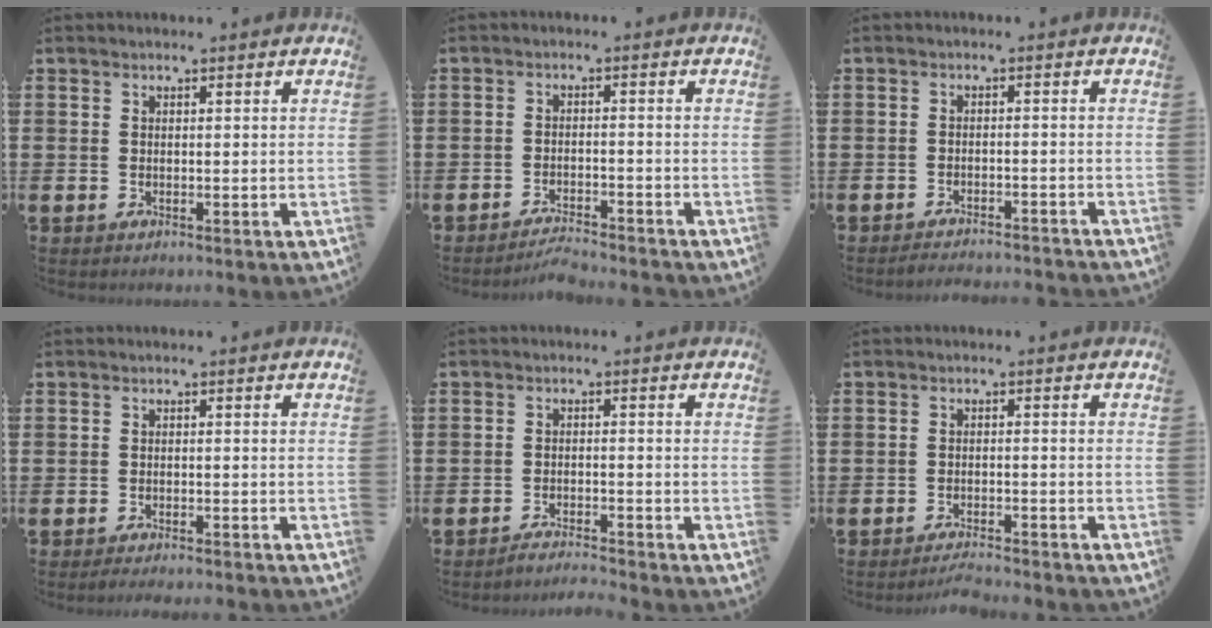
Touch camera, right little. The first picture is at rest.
{"total": 2.5, "force": [-2.5, -0.2, 0.2], "torque": [-0.006, 0.005, -0.052]}
{"total": 1.9, "force": [-1.9, -0.2, 0.0], "torque": [-0.003, 0.005, -0.039]}
{"total": 1.2, "force": [-1.2, -0.2, 0.2], "torque": [-0.004, 0.000, -0.023]}
{"total": 2.1, "force": [-2.1, -0.3, 0.1], "torque": [-0.003, 0.004, -0.044]}
{"total": 2.0, "force": [-1.9, -0.2, 0.4], "torque": [-0.008, 0.007, -0.038]}